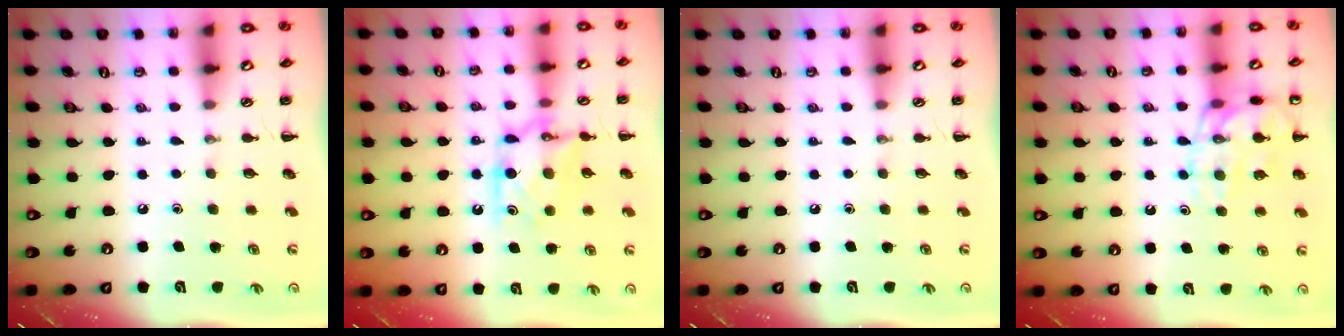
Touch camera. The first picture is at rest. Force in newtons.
{"total": 11.2, "press": 11.1, "slide": 0.4}
{"total": 0.0}
{"total": 14.0, "press": 13.9, "slide": 1.6}